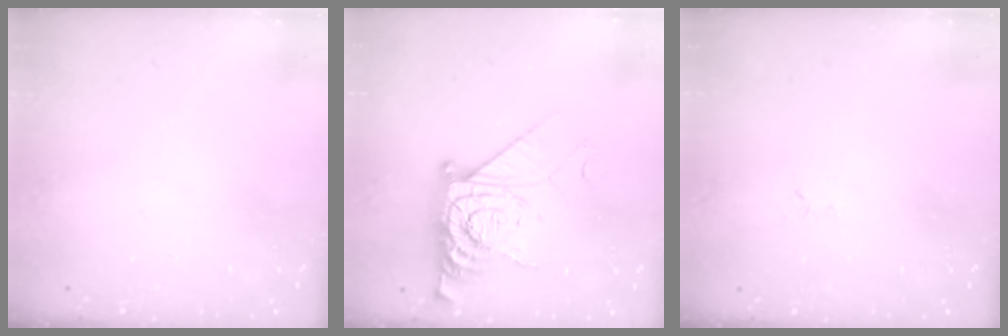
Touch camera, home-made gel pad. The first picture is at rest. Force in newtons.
{"total": 11.7, "press": 11.6, "slide": 1.4}
{"total": 2.6, "press": 2.6, "slide": 0.4}